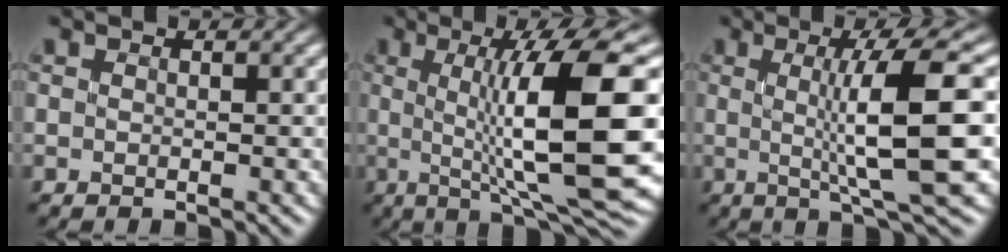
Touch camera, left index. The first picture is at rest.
{"total": 12.5, "force": [0.4, 2.4, 12.3], "torque": [-0.176, 0.005, 0.012]}
{"total": 8.4, "force": [0.2, 1.2, 8.3], "torque": [-0.118, 0.000, 0.009]}